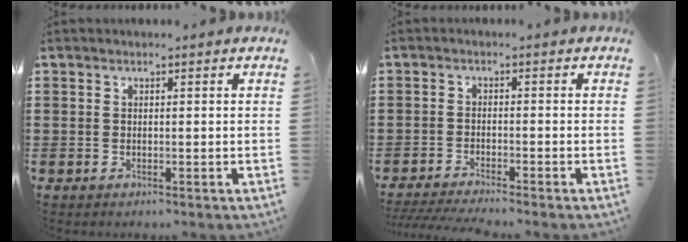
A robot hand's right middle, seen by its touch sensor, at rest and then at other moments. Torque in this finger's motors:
{"motor_torque": [0.02, 0.00, 0.02, 0.02]}